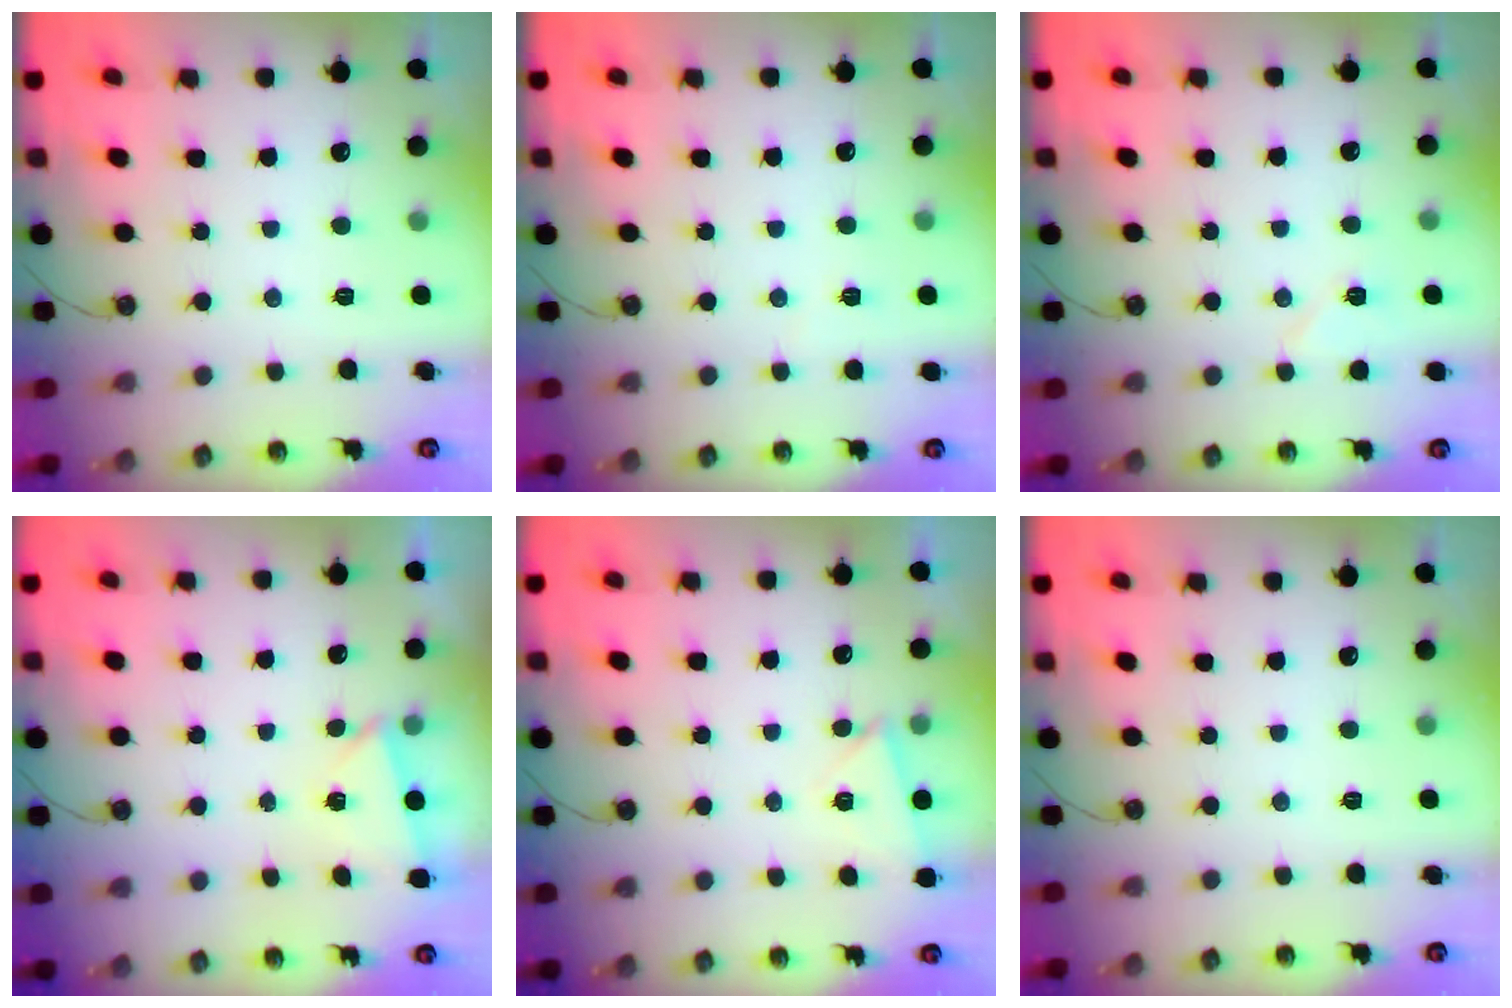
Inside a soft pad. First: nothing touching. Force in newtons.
{"total": 2.9, "press": 1.5, "slide": 2.5}
{"total": 6.3, "press": 6.1, "slide": 1.6}
{"total": 2.5, "press": 0.6, "slide": 2.4}
{"total": 2.7, "press": 2.4, "slide": 1.2}
{"total": 0.0}